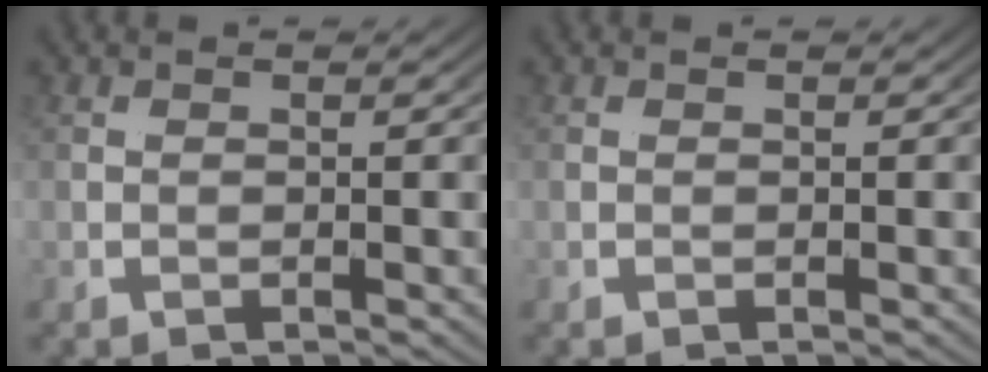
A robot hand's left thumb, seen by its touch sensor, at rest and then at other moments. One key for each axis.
{"total": 0.0}